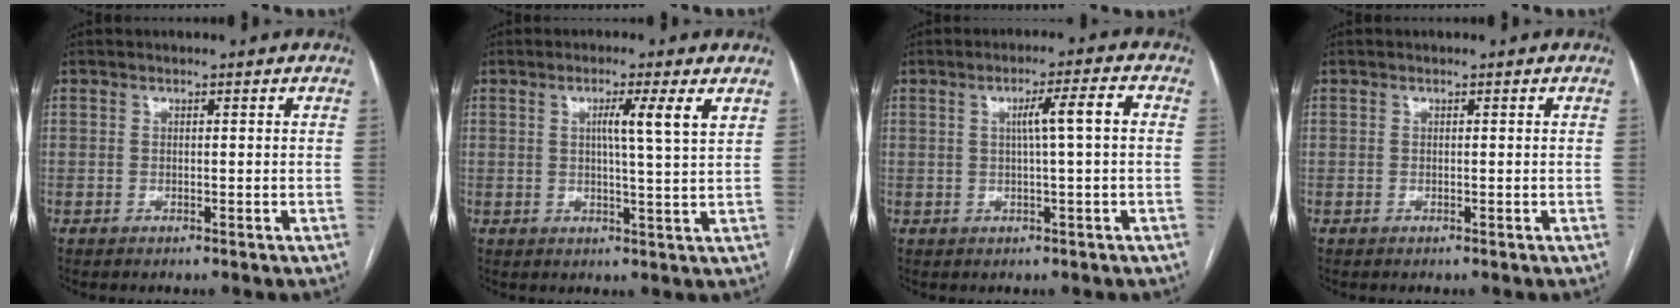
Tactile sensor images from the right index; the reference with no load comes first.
{"total": 5.4, "force": [2.2, -0.7, 4.9], "torque": [-0.075, -0.003, 0.031]}
{"total": 5.1, "force": [0.6, -0.3, 5.0], "torque": [-0.080, 0.010, 0.012]}
{"total": 0.0}